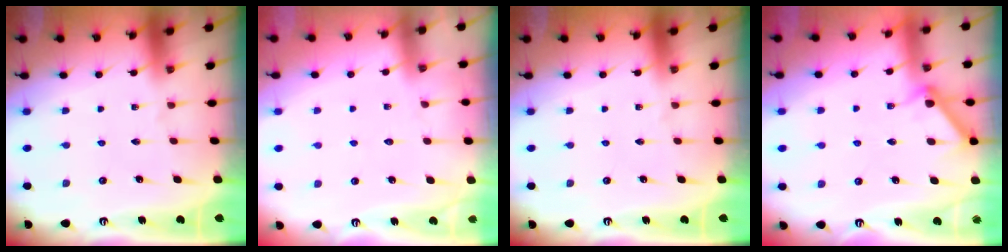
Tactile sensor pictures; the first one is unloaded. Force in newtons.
{"total": 3.7, "press": 3.6, "slide": 0.4}
{"total": 0.0}
{"total": 7.3, "press": 7.3, "slide": 0.5}